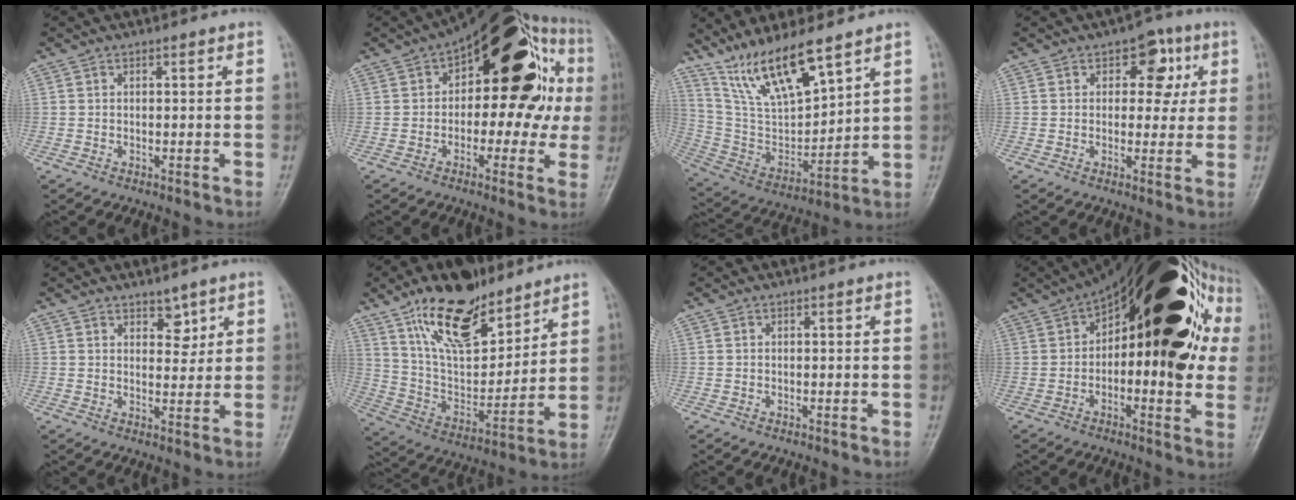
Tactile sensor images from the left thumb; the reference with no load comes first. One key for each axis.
{"total": 24.7, "fx": 4.0, "fy": 13.2, "fz": 20.5, "tx": -0.240, "ty": 0.041, "tz": 0.047}
{"total": 15.4, "fx": 11.2, "fy": 4.0, "fz": 9.8, "tx": -0.166, "ty": -0.055, "tz": 0.233}
{"total": 7.6, "fx": 2.2, "fy": 5.0, "fz": 5.2, "tx": -0.018, "ty": -0.001, "tz": 0.021}
{"total": 3.9, "fx": 2.4, "fy": 2.2, "fz": 2.0, "tx": -0.002, "ty": -0.016, "tz": 0.037}
{"total": 20.5, "fx": 13.1, "fy": 9.2, "fz": 12.7, "tx": -0.170, "ty": -0.065, "tz": 0.240}
{"total": 0.0}
{"total": 35.3, "fx": 6.9, "fy": 14.9, "fz": 31.2, "tx": -0.374, "ty": 0.080, "tz": 0.110}